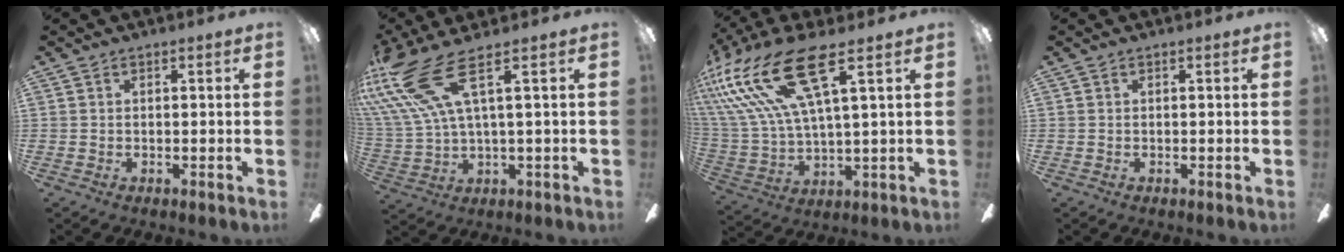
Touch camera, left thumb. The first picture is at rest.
{"total": 15.3, "force": [7.9, 5.2, 11.9], "torque": [-0.273, -0.037, 0.139]}
{"total": 22.6, "force": [11.8, 7.2, 18.0], "torque": [-0.385, -0.053, 0.199]}
{"total": 0.0}